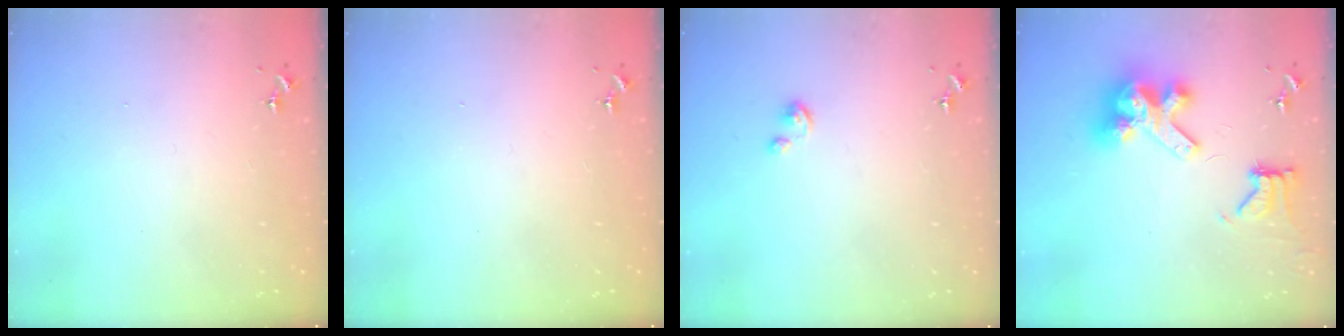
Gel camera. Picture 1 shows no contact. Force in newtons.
{"total": 0.0}
{"total": 2.2, "press": 2.2, "slide": 0.2}
{"total": 13.0, "press": 12.8, "slide": 1.8}